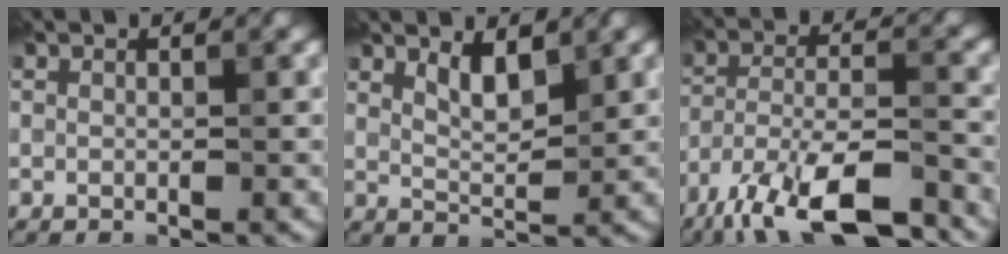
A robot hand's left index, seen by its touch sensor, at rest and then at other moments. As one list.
[{"total": 2.6, "force": [1.6, 1.0, 1.9], "torque": [-0.034, -0.005, 0.030]}, {"total": 10.7, "force": [-7.7, 3.1, 6.8], "torque": [-0.120, -0.001, -0.142]}]